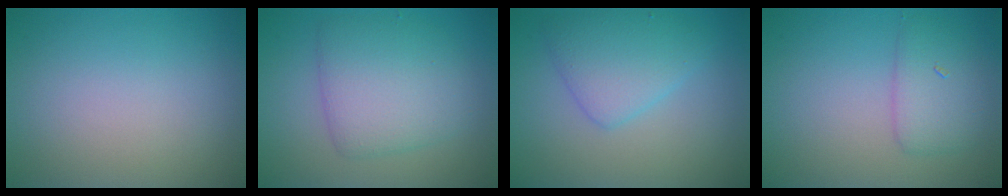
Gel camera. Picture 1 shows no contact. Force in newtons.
{"total": 5.0, "press": 5.0, "slide": 0.1}
{"total": 3.8, "press": 3.8, "slide": 0.1}
{"total": 2.9, "press": 2.9, "slide": 0.1}